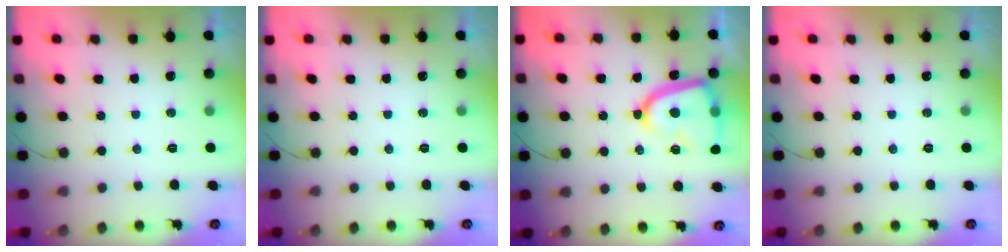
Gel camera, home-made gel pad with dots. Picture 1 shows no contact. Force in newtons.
{"total": 0.0}
{"total": 15.9, "press": 15.8, "slide": 1.4}
{"total": 0.0}